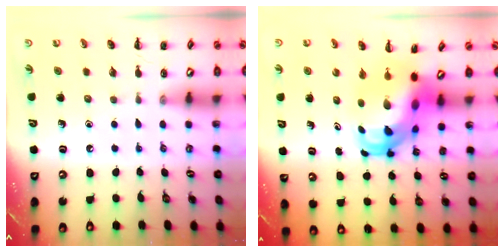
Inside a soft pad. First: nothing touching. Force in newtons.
{"total": 9.0, "press": 8.6, "slide": 2.5}